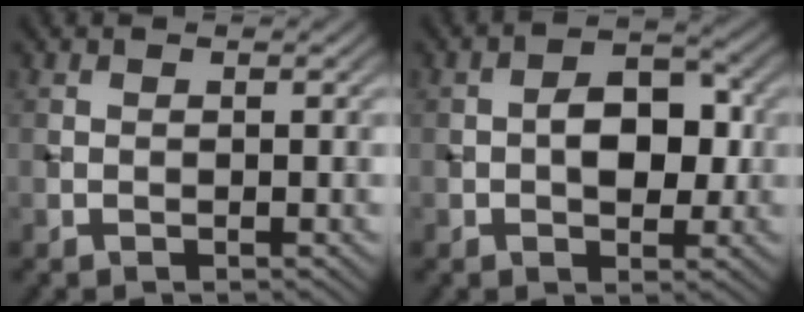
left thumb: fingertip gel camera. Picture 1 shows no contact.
{"total": 5.3, "force": [-0.3, 3.3, 4.1], "torque": [-0.056, 0.002, -0.007]}